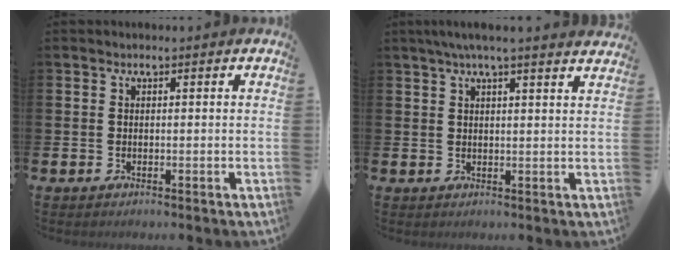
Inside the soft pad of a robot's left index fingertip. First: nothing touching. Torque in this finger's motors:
{"motor_torque": [1.04, -1.10, 0.46, 0.21]}